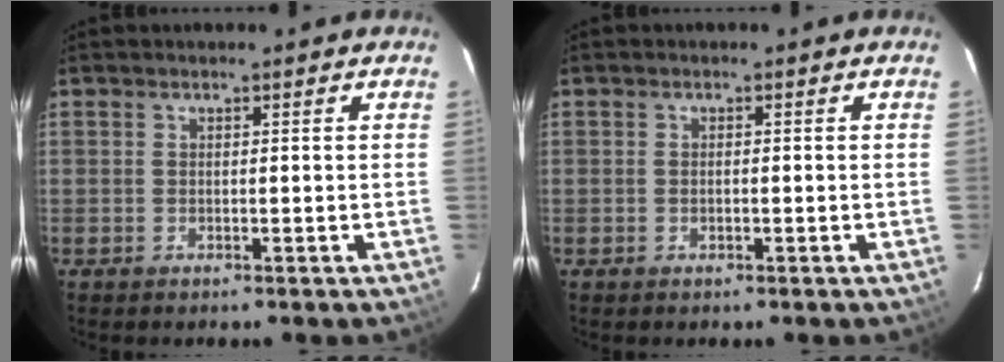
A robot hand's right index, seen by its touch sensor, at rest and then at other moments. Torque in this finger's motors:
{"motor_torque": [-0.06, 0.03, -0.03, 0.00]}